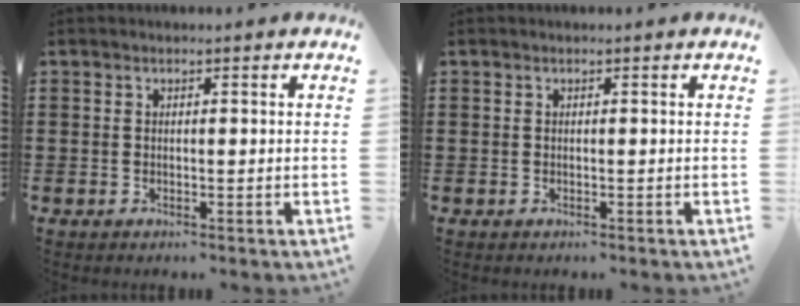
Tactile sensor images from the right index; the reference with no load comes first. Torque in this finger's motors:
{"motor_torque": [0.43, -0.05, 0.00, -0.01]}